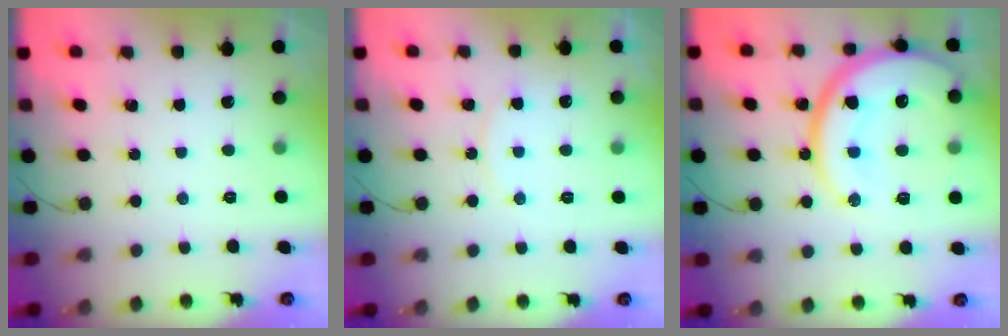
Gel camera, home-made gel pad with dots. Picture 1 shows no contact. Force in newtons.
{"total": 3.8, "press": 3.7, "slide": 0.6}
{"total": 23.7, "press": 23.6, "slide": 2.2}